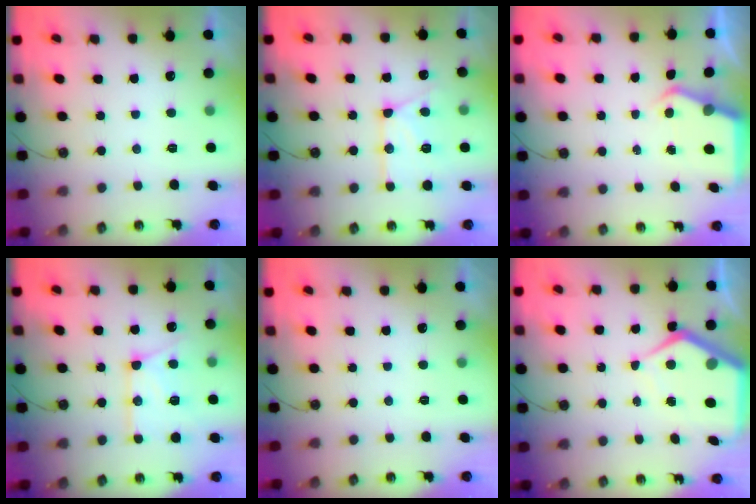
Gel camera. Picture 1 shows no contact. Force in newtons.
{"total": 13.4, "press": 13.3, "slide": 1.2}
{"total": 3.9, "press": 3.9, "slide": 0.5}
{"total": 14.0, "press": 13.9, "slide": 1.6}
{"total": 0.0}
{"total": 9.2, "press": 9.1, "slide": 0.7}